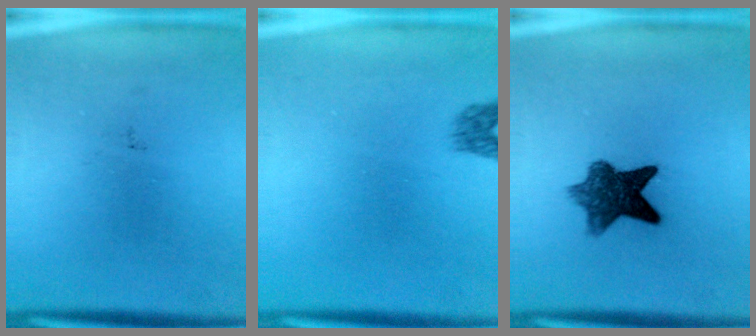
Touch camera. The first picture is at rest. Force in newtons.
{"total": 1.6}
{"total": 8.0}